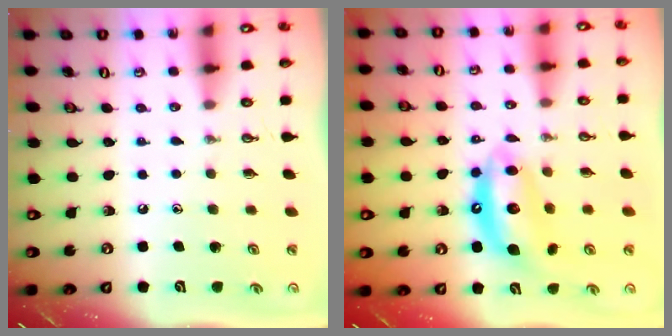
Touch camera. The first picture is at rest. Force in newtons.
{"total": 10.9, "press": 10.8, "slide": 1.0}